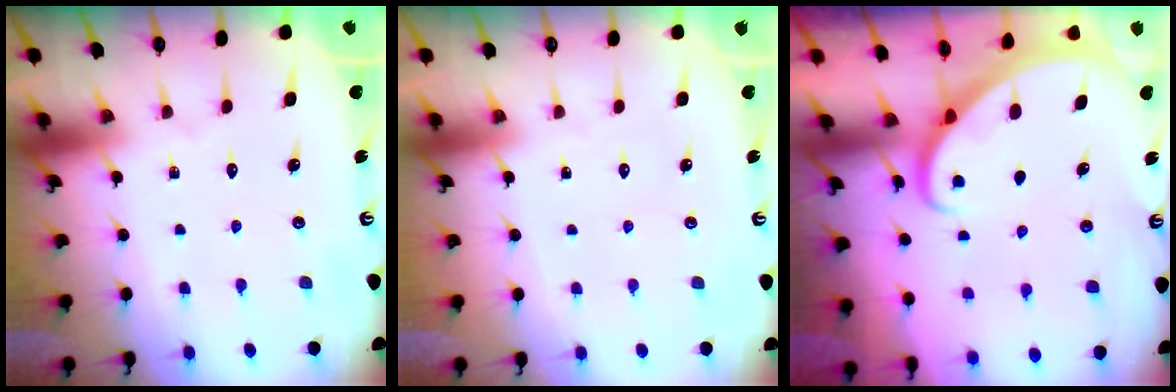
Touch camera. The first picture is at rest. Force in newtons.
{"total": 0.0}
{"total": 2.7, "press": 2.7, "slide": 0.2}